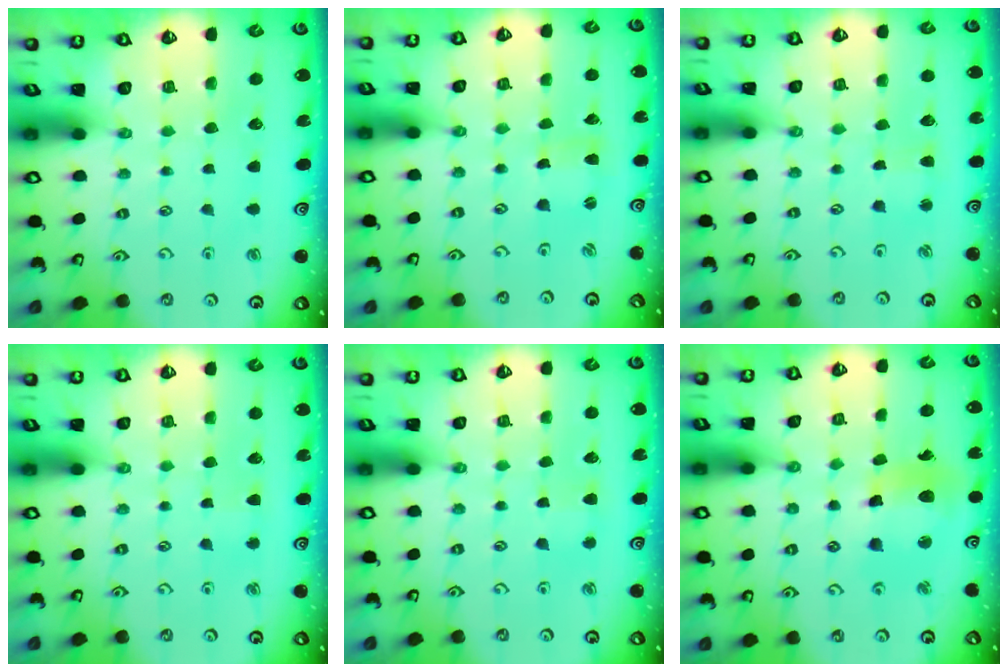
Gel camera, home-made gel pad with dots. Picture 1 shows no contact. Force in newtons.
{"total": 1.2, "press": 1.2, "slide": 0.1}
{"total": 1.9, "press": 1.9, "slide": 0.3}
{"total": 2.4, "press": 2.4, "slide": 0.3}
{"total": 2.5, "press": 2.4, "slide": 0.7}
{"total": 12.4, "press": 12.3, "slide": 1.6}